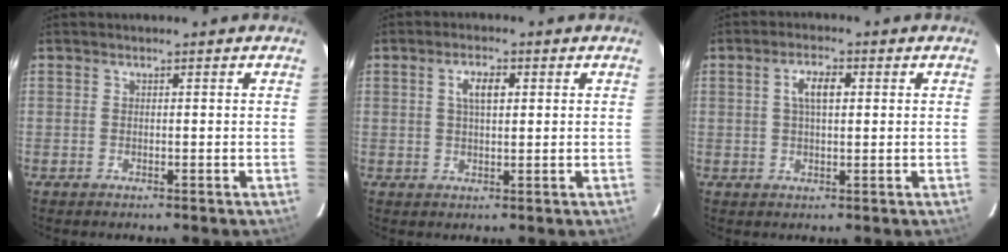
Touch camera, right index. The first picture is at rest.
{"total": 3.9, "force": [1.2, 1.7, 3.4], "torque": [-0.061, 0.009, 0.021]}
{"total": 4.2, "force": [1.0, 1.7, 3.7], "torque": [-0.069, 0.010, 0.020]}